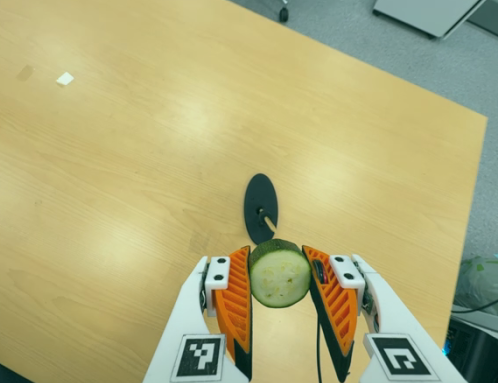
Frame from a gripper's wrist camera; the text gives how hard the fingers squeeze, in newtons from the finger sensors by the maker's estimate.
{"total": 12.2, "left": 11.5, "right": 12.8}